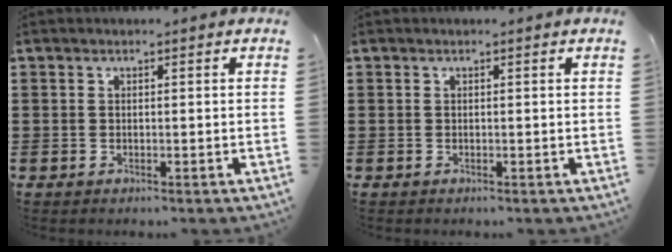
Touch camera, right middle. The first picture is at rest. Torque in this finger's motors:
{"motor_torque": [-0.37, -0.47, 0.04, -0.01]}